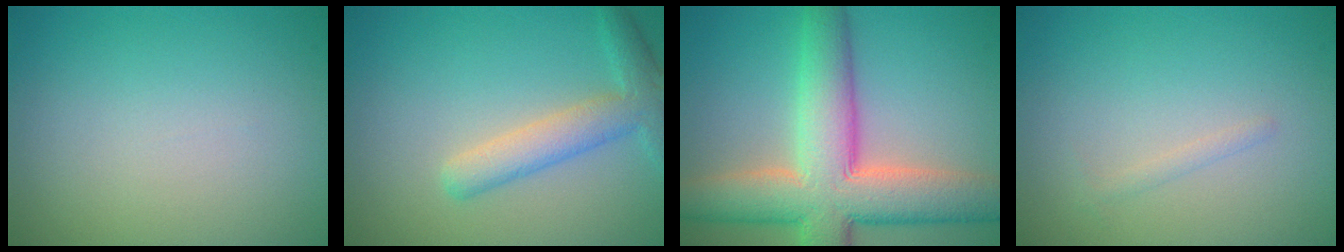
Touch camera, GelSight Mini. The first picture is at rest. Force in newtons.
{"total": 3.8, "press": 3.7, "slide": 0.2}
{"total": 10.1, "press": 10.1, "slide": 0.6}
{"total": 0.6, "press": 0.6, "slide": 0.0}